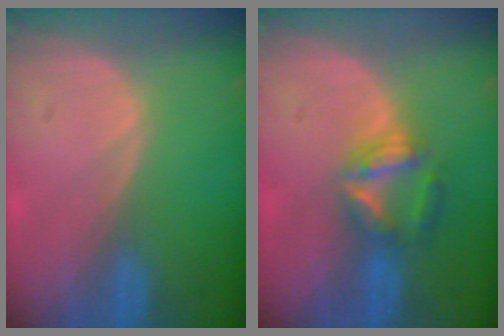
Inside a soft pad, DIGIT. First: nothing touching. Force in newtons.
{"total": 5.7, "press": 5.6, "slide": 1.4}